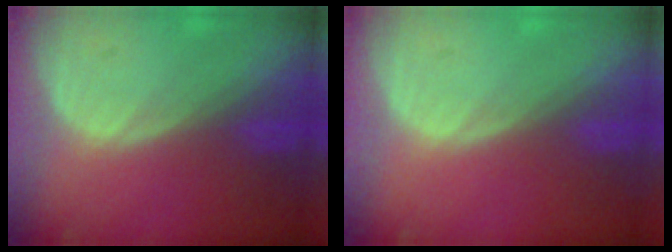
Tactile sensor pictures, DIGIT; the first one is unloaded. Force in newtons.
{"total": 0.0}